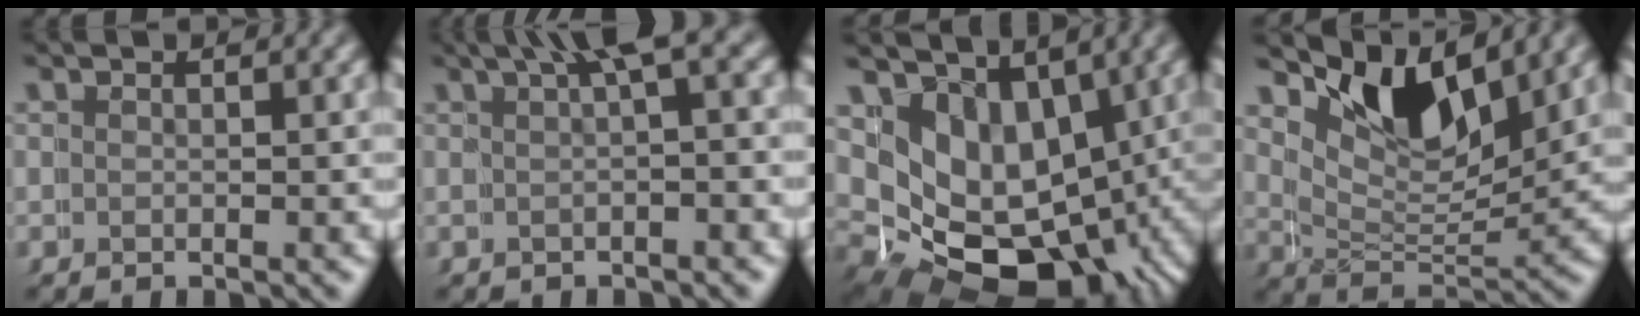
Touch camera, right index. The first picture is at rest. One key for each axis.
{"total": 3.5, "fx": 1.5, "fy": 0.4, "fz": 3.1, "tx": -0.038, "ty": 0.014, "tz": 0.024}
{"total": 15.4, "fx": -2.8, "fy": 11.8, "fz": 9.4, "tx": -0.180, "ty": -0.073, "tz": -0.021}
{"total": 7.0, "fx": 5.0, "fy": 2.8, "fz": 4.1, "tx": -0.087, "ty": -0.004, "tz": 0.087}